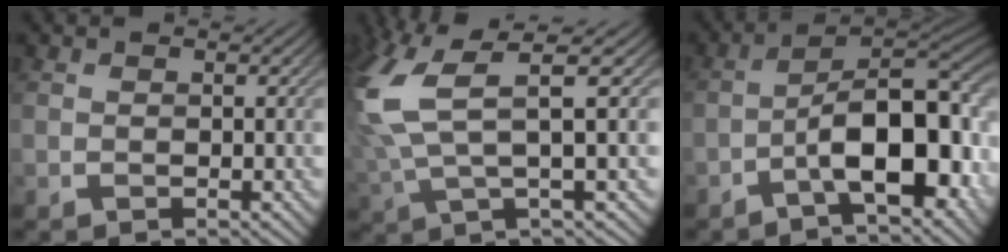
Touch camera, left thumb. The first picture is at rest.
{"total": 8.7, "force": [2.1, 2.2, 8.2], "torque": [-0.192, 0.013, 0.039]}
{"total": 14.3, "force": [-5.0, 5.9, 12.1], "torque": [-0.158, 0.006, -0.081]}